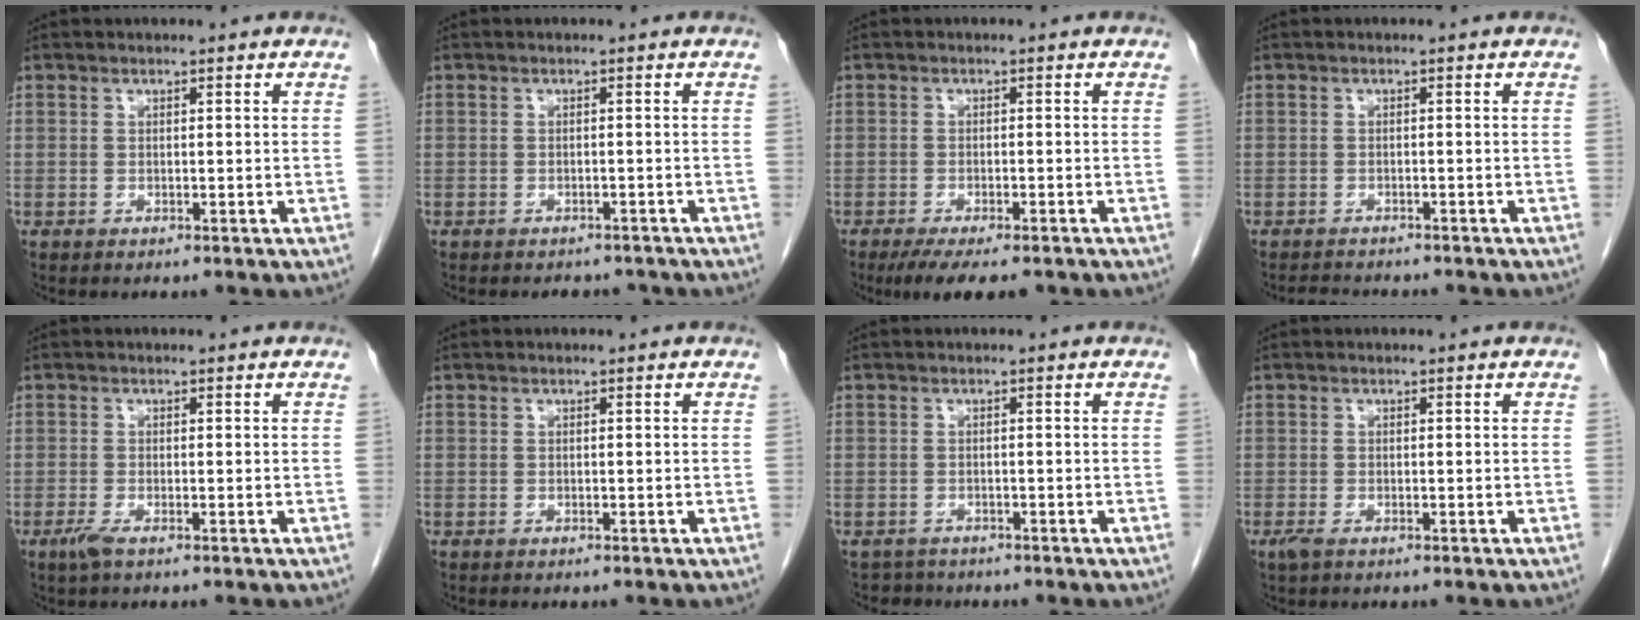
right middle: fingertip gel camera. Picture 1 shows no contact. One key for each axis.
{"total": 4.3, "fx": -3.9, "fy": 1.7, "fz": 0.9, "tx": -0.012, "ty": -0.001, "tz": -0.044}
{"total": 7.7, "fx": -5.9, "fy": 1.9, "fz": 4.5, "tx": -0.064, "ty": -0.013, "tz": -0.087}
{"total": 4.1, "fx": -3.8, "fy": 1.0, "fz": 1.3, "tx": -0.026, "ty": -0.009, "tz": -0.053}
{"total": 1.6, "fx": -1.0, "fy": 0.2, "fz": 1.3, "tx": -0.030, "ty": -0.005, "tz": -0.022}
{"total": 0.0}
{"total": 1.9, "fx": -1.7, "fy": 0.7, "fz": -0.7, "tx": 0.003, "ty": -0.003, "tz": -0.028}
{"total": 1.2, "fx": -0.7, "fy": 0.3, "fz": 0.8, "tx": -0.022, "ty": -0.004, "tz": -0.012}